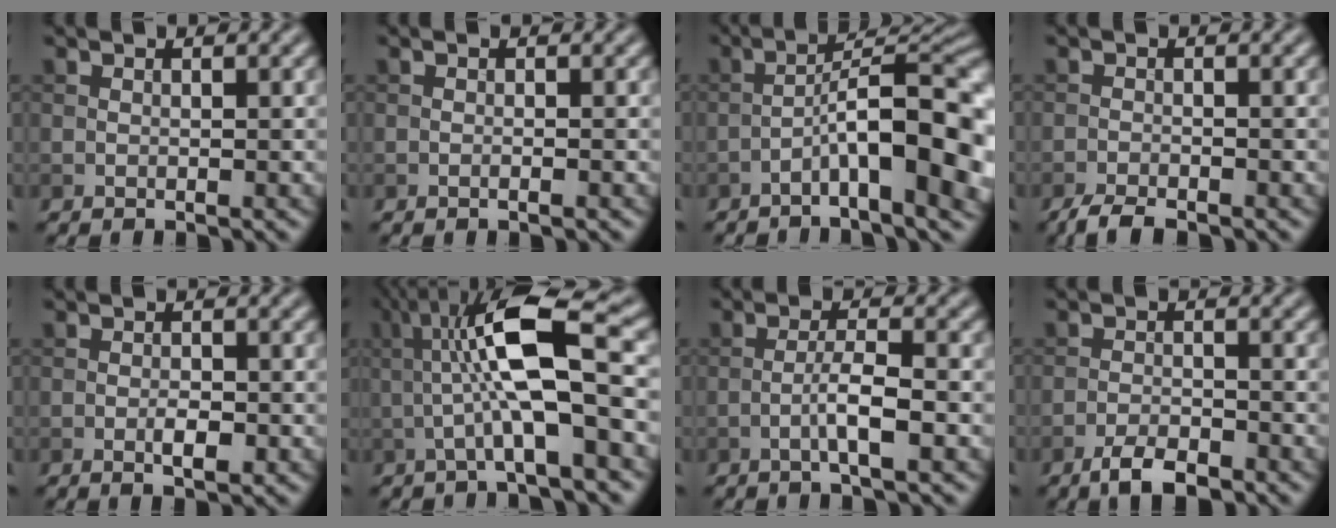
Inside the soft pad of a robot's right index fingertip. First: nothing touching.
{"total": 0.8, "force": [-0.4, 0.1, 0.7], "torque": [-0.009, 0.000, -0.008]}
{"total": 11.4, "force": [-4.1, 2.7, 10.3], "torque": [-0.146, 0.019, -0.061]}
{"total": 2.5, "force": [-2.2, 0.5, 1.1], "torque": [-0.025, -0.005, -0.046]}
{"total": 1.9, "force": [-0.7, 0.7, 1.7], "torque": [-0.026, 0.000, -0.012]}
{"total": 9.3, "force": [0.2, 1.9, 9.1], "torque": [-0.152, 0.018, -0.001]}
{"total": 3.2, "force": [-1.3, 0.4, 2.9], "torque": [-0.052, 0.010, -0.028]}
{"total": 3.4, "force": [-2.4, 1.1, 2.0], "torque": [-0.035, 0.001, -0.050]}